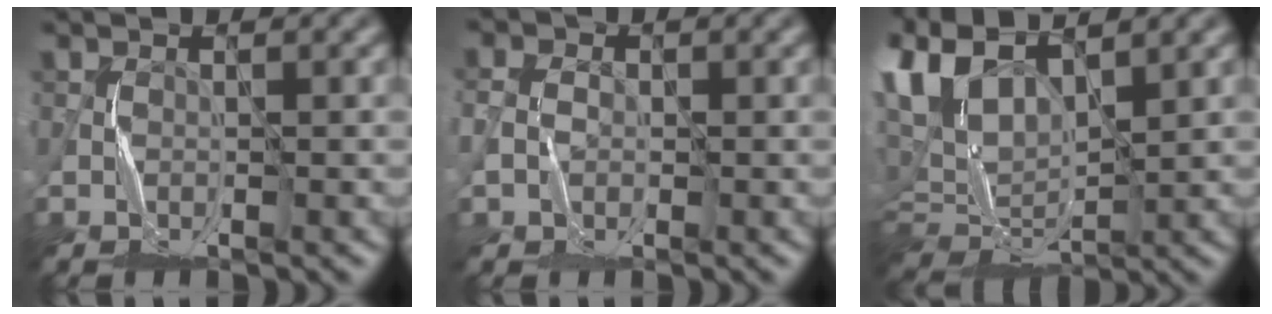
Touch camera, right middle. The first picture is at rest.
{"total": 2.0, "force": [-0.4, 1.6, 1.2], "torque": [-0.028, 0.002, -0.011]}
{"total": 8.4, "force": [3.9, 4.2, 6.1], "torque": [-0.142, 0.014, 0.071]}